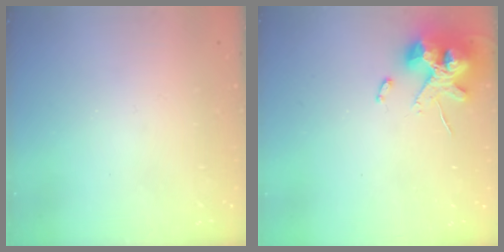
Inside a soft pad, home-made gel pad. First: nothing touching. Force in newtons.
{"total": 14.2, "press": 14.0, "slide": 2.2}